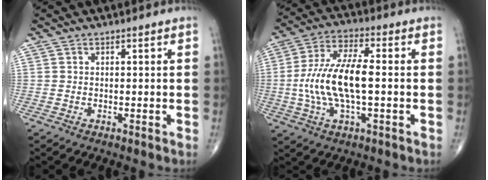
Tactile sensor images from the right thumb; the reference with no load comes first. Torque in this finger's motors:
{"motor_torque": [-0.07, 0.63, 1.57, -0.08, 0.44]}